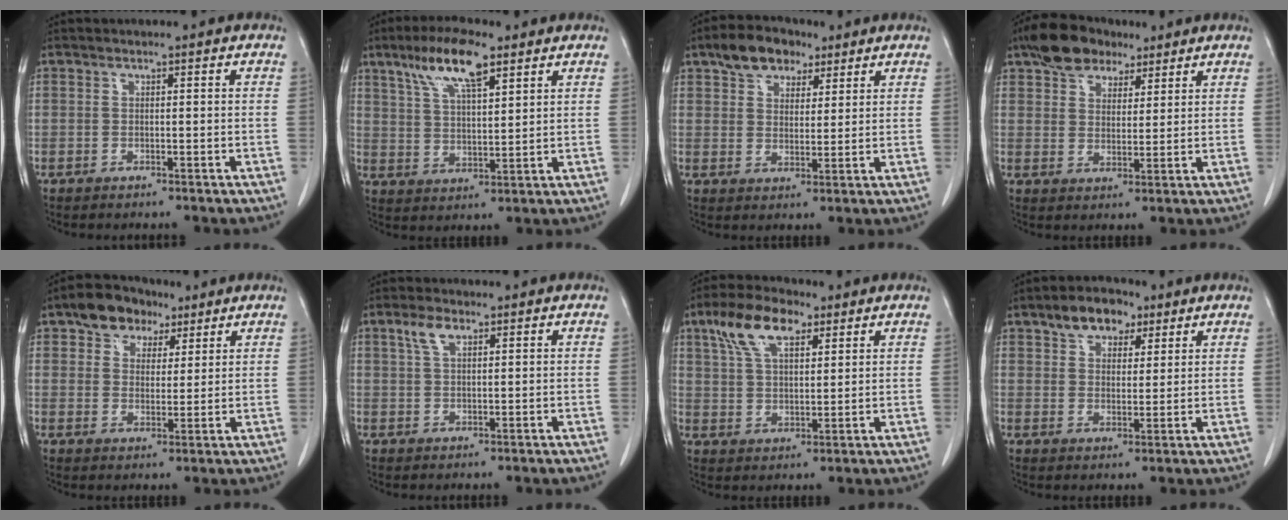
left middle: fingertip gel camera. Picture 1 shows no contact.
{"total": 9.9, "force": [6.1, 2.4, 7.4], "torque": [-0.146, 0.013, 0.115]}
{"total": 7.9, "force": [5.1, 4.6, 3.9], "torque": [-0.065, 0.022, 0.088]}
{"total": 8.6, "force": [6.1, 4.7, 3.7], "torque": [-0.067, 0.022, 0.107]}
{"total": 7.5, "force": [4.6, 5.0, 3.2], "torque": [-0.052, 0.025, 0.080]}
{"total": 3.1, "force": [1.8, 1.3, 2.2], "torque": [-0.053, 0.009, 0.040]}
{"total": 9.7, "force": [5.6, 4.0, 6.8], "torque": [-0.142, 0.022, 0.108]}
{"total": 7.1, "force": [4.4, 4.1, 3.7], "torque": [-0.058, 0.018, 0.075]}